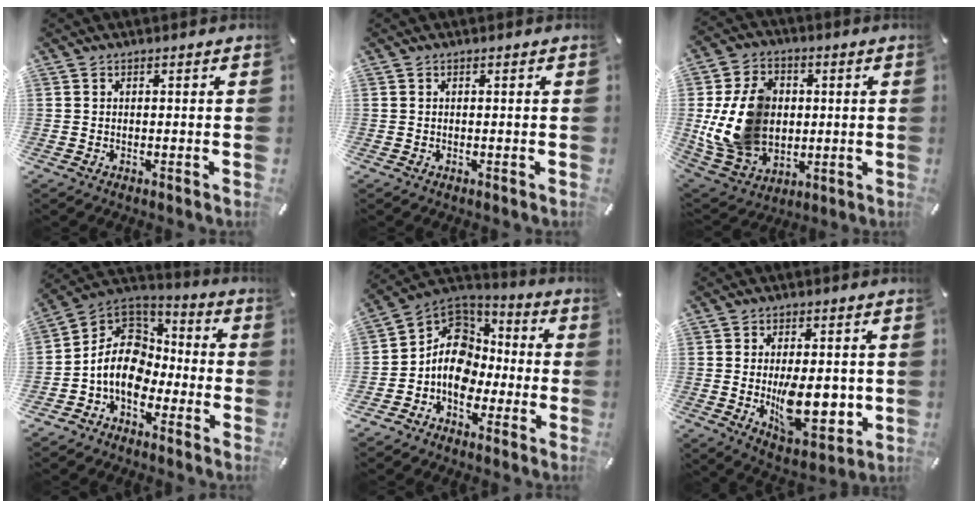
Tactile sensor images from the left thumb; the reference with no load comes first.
{"total": 0.0}
{"total": 16.7, "force": [0.6, 13.3, 10.1], "torque": [-0.233, 0.006, 0.014]}
{"total": 12.7, "force": [-4.3, 9.8, 6.8], "torque": [-0.159, 0.020, -0.082]}
{"total": 13.1, "force": [-2.5, 11.1, 6.6], "torque": [-0.128, 0.011, -0.043]}
{"total": 13.0, "force": [-0.3, 7.3, 10.7], "torque": [-0.165, -0.017, -0.002]}